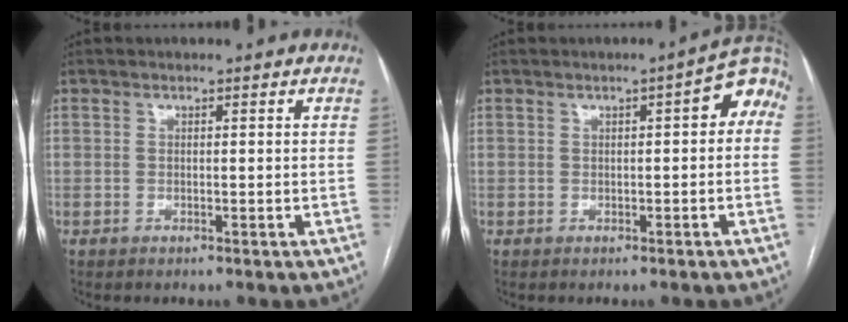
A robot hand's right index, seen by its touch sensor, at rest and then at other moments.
{"total": 5.2, "force": [0.9, 1.8, 4.8], "torque": [-0.051, 0.028, 0.006]}